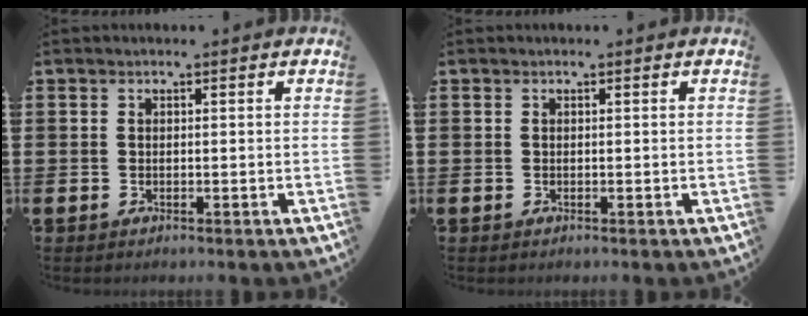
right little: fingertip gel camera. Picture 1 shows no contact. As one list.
[{"total": 0.0}]